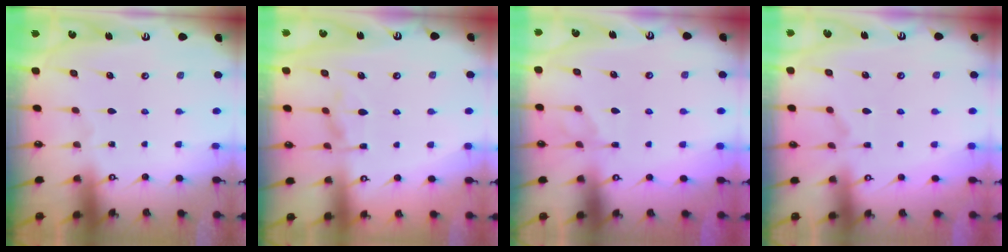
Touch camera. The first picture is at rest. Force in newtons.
{"total": 2.9, "press": 2.6, "slide": 1.3}
{"total": 1.6, "press": 1.0, "slide": 1.2}
{"total": 3.8, "press": 3.7, "slide": 1.2}